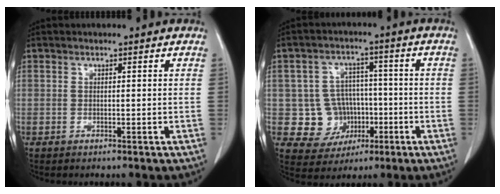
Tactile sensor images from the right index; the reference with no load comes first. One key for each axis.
{"total": 8.3, "fx": -1.2, "fy": 8.0, "fz": 1.9, "tx": -0.026, "ty": 0.025, "tz": -0.006}